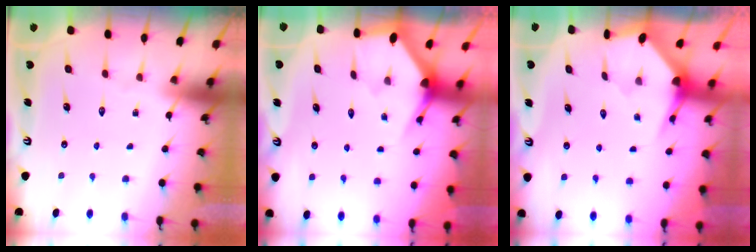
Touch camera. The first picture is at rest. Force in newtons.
{"total": 2.6, "press": 2.6, "slide": 0.2}
{"total": 3.4, "press": 3.3, "slide": 0.3}